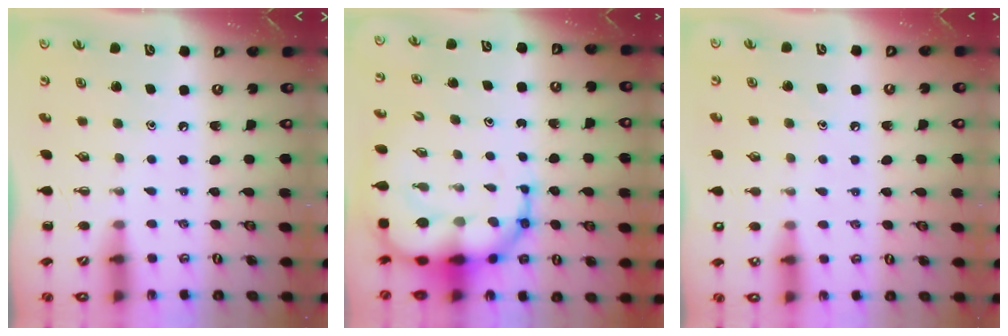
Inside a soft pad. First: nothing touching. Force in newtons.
{"total": 13.4, "press": 12.9, "slide": 3.6}
{"total": 6.5, "press": 6.2, "slide": 1.9}